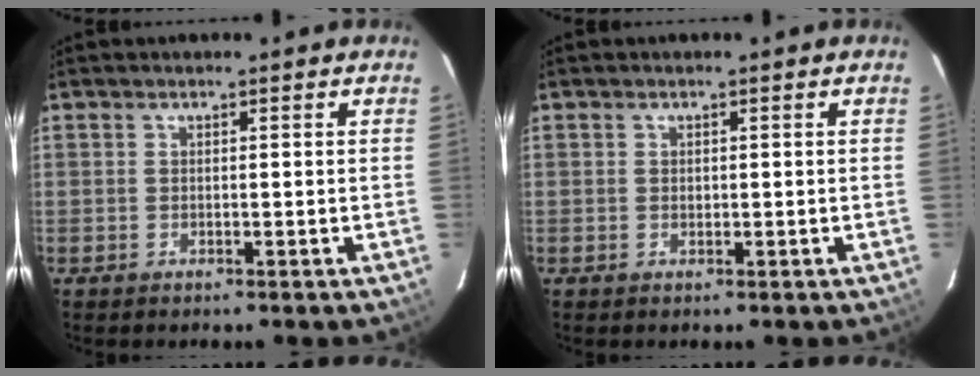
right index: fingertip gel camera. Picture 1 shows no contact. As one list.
[{"total": 0.7, "force": [0.0, 0.6, 0.2], "torque": [-0.002, 0.000, 0.002]}]